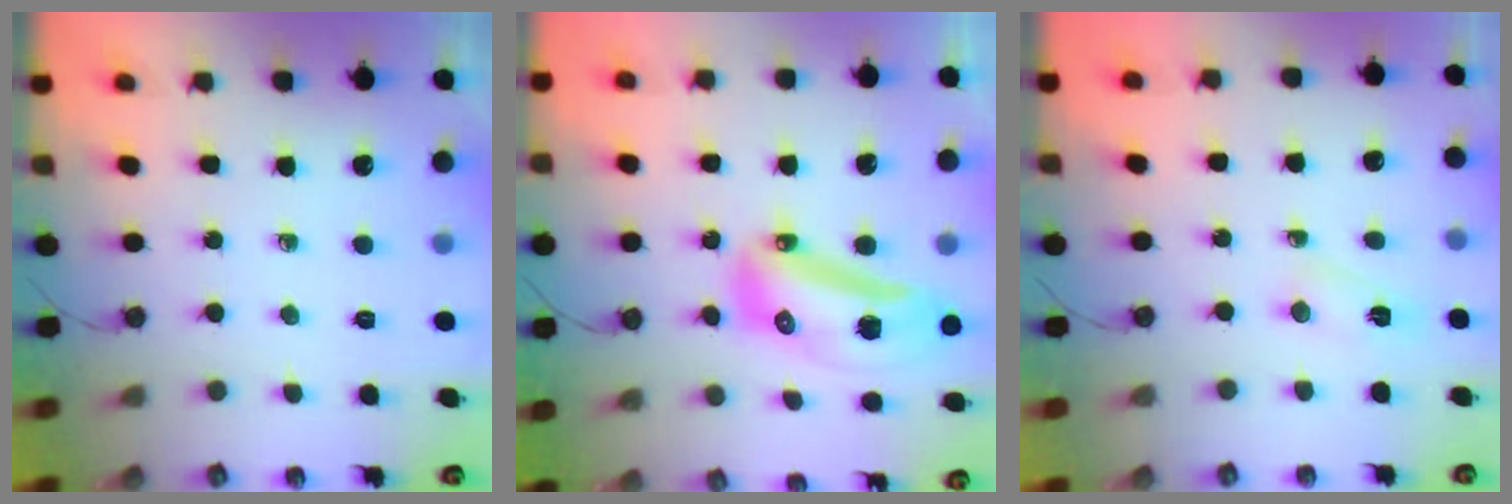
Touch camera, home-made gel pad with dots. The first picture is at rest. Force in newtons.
{"total": 15.8, "press": 15.0, "slide": 5.0}
{"total": 2.2, "press": 2.2, "slide": 0.5}